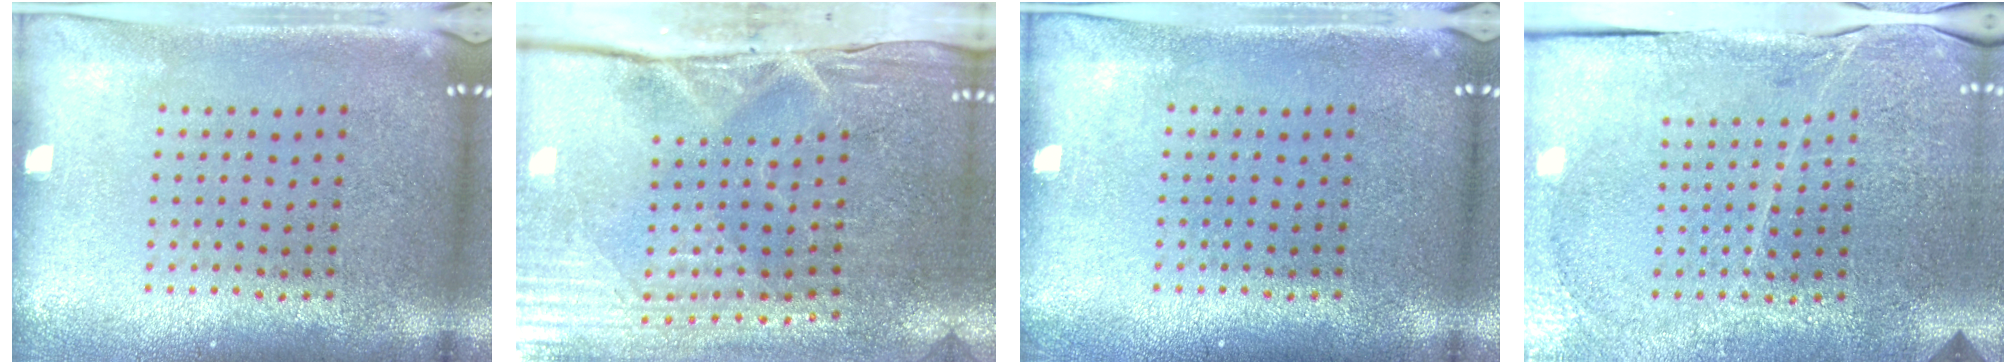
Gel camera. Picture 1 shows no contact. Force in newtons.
{"total": 4.8, "press": 4.0, "slide": 2.5}
{"total": 0.5, "press": 0.5, "slide": 0.1}
{"total": 3.3, "press": 3.2, "slide": 0.6}